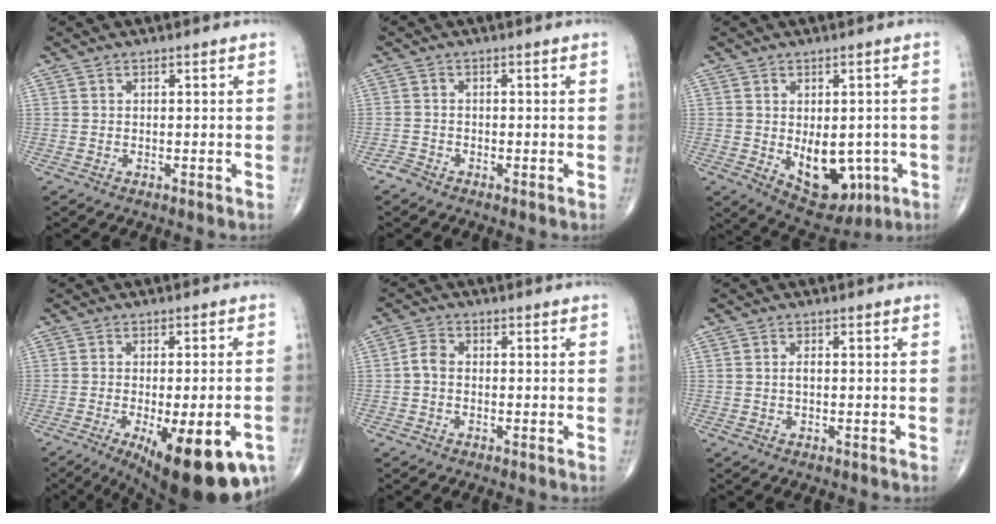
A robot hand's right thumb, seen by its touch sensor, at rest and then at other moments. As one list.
[{"total": 1.3, "force": [-1.1, 0.5, 0.3], "torque": [-0.004, -0.002, -0.027]}, {"total": 11.3, "force": [-2.2, 7.0, 8.6], "torque": [-0.088, -0.004, -0.012]}, {"total": 19.8, "force": [-8.7, 6.8, 16.5], "torque": [-0.185, -0.004, -0.110]}, {"total": 2.7, "force": [-0.5, 1.9, 1.9], "torque": [-0.033, 0.008, -0.019]}, {"total": 1.0, "force": [-0.1, 0.5, 0.9], "torque": [-0.017, 0.001, -0.002]}]